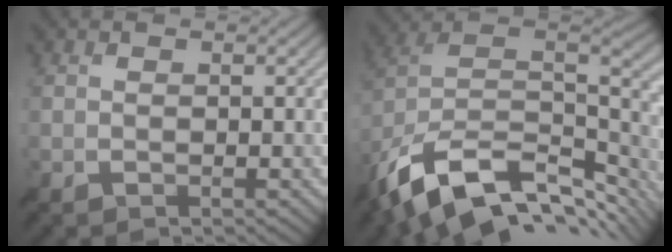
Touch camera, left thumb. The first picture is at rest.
{"total": 16.1, "force": [-8.2, 8.5, 11.0], "torque": [-0.253, -0.026, -0.135]}